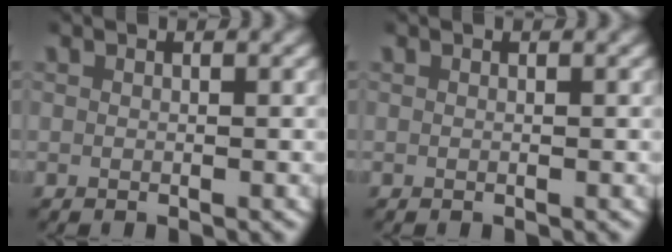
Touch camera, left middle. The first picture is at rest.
{"total": 0.0}